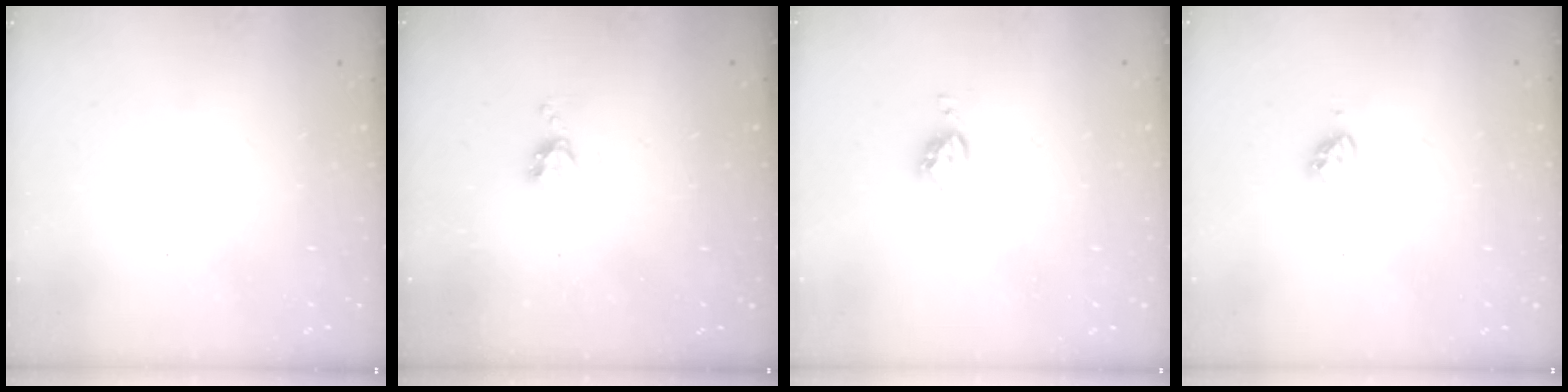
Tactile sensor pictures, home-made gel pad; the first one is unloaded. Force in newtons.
{"total": 4.3, "press": 4.2, "slide": 0.6}
{"total": 5.0, "press": 5.0, "slide": 0.1}
{"total": 3.4, "press": 3.3, "slide": 0.6}